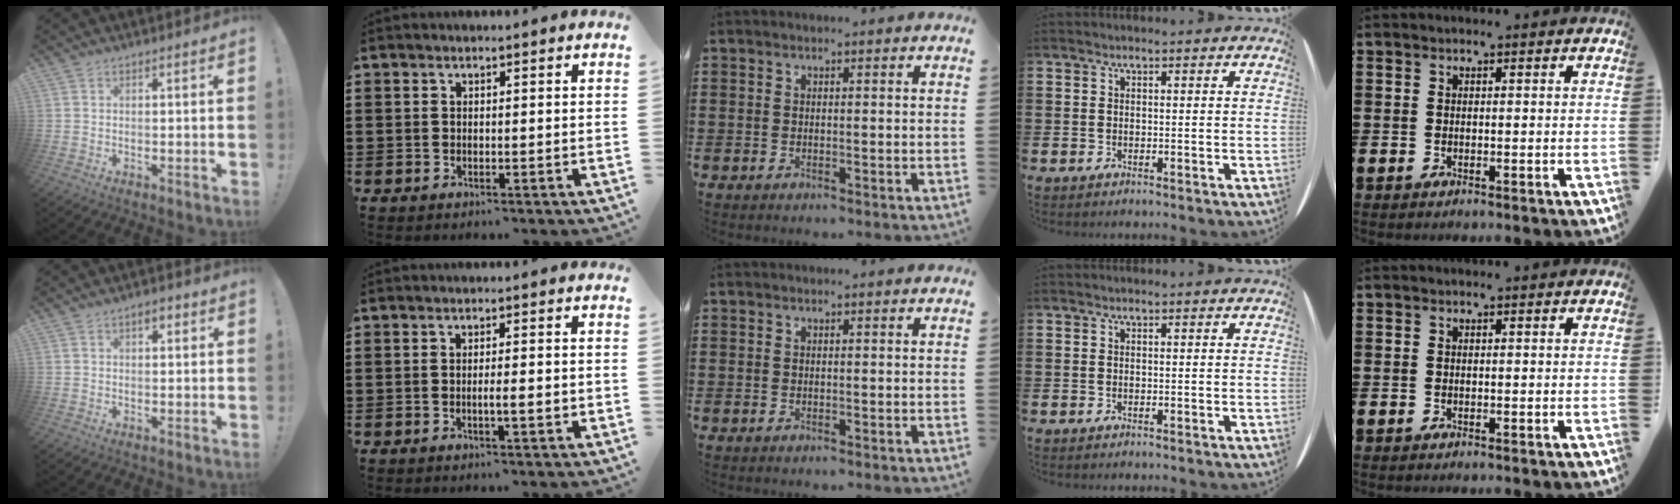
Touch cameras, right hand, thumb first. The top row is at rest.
{"thumb": {"total": 2.8, "force": [1.2, 1.4, 2.0], "torque": [-0.023, -0.001, 0.017]}, "index": {"total": 2.7, "force": [-0.6, 0.2, 2.6], "torque": [-0.043, -0.003, -0.011]}}